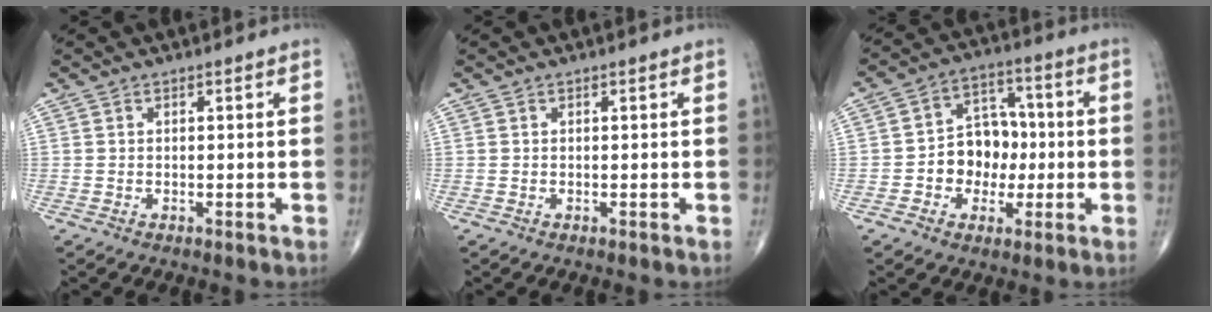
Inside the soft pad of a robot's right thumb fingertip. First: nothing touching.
{"total": 0.0}
{"total": 10.3, "force": [-1.4, 8.2, 6.1], "torque": [-0.045, 0.036, -0.029]}